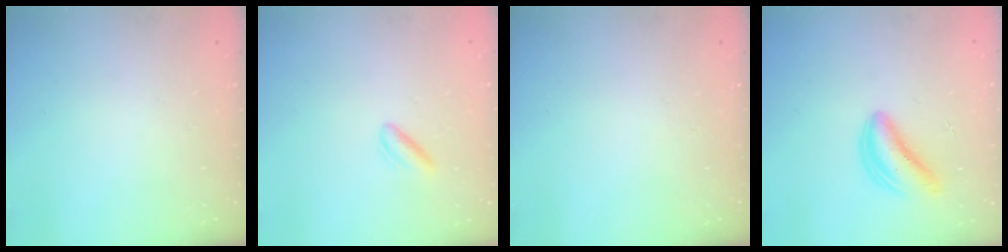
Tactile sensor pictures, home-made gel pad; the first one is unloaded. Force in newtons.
{"total": 2.9, "press": 2.5, "slide": 1.3}
{"total": 0.0}
{"total": 5.1, "press": 5.0, "slide": 0.9}